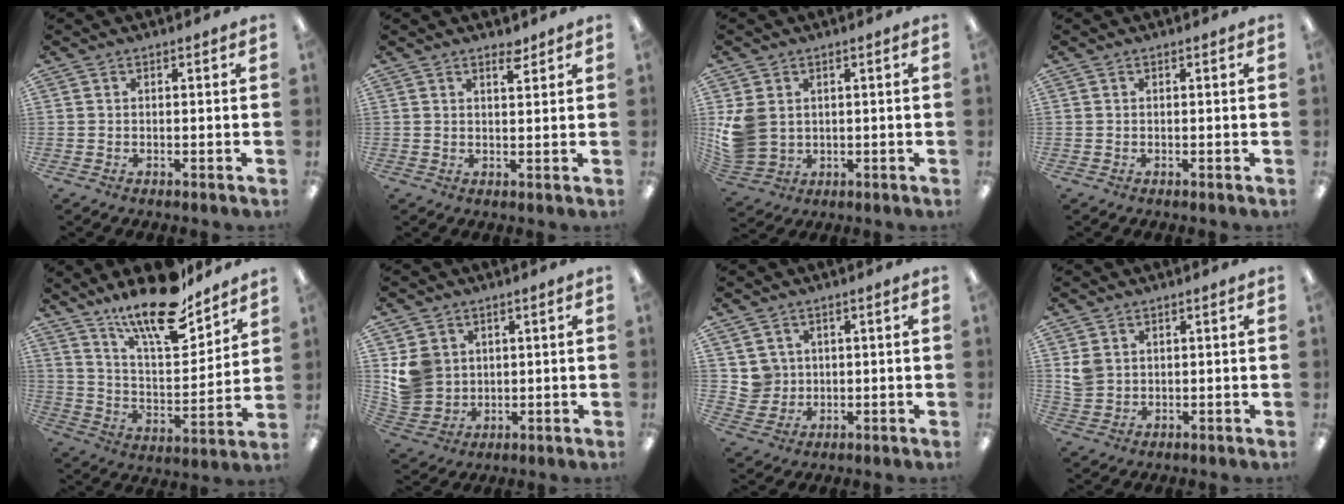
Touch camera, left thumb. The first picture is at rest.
{"total": 2.8, "force": [2.3, 0.8, 1.4], "torque": [-0.017, -0.009, 0.039]}
{"total": 8.0, "force": [1.8, 6.6, 4.1], "torque": [-0.094, 0.008, 0.039]}
{"total": 0.0}
{"total": 18.7, "force": [14.9, 5.2, 10.0], "torque": [-0.170, -0.099, 0.251]}
{"total": 8.1, "force": [2.7, 7.4, 1.9], "torque": [-0.040, -0.003, 0.058]}
{"total": 4.6, "force": [1.9, 4.2, 0.0], "torque": [-0.004, 0.001, 0.035]}
{"total": 3.8, "force": [1.7, 3.2, 1.1], "torque": [-0.021, 0.002, 0.032]}